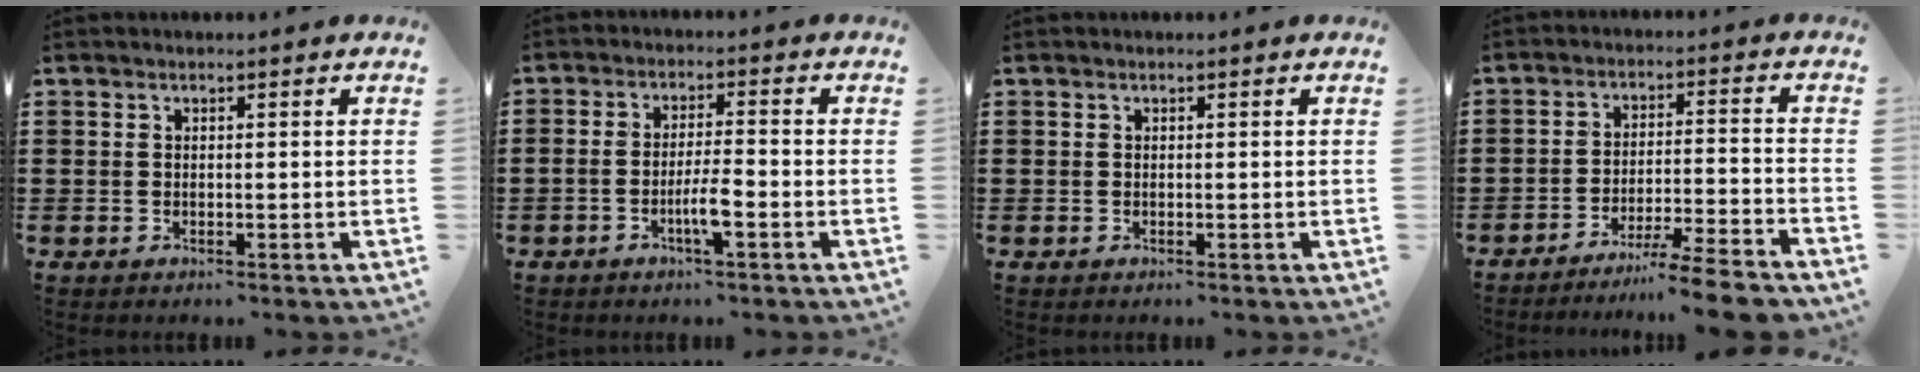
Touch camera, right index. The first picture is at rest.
{"total": 4.4, "force": [-2.0, 0.6, 3.8], "torque": [-0.078, -0.004, -0.040]}
{"total": 0.0}
{"total": 6.9, "force": [-6.1, -0.6, 3.1], "torque": [-0.050, -0.008, -0.119]}